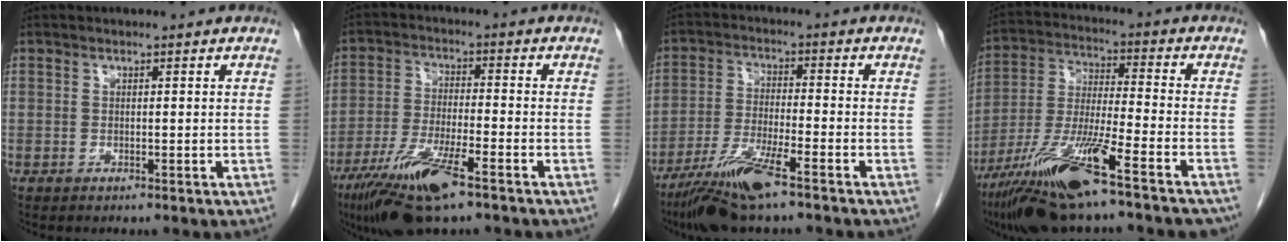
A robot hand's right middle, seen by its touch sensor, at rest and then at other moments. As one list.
[{"total": 11.7, "force": [-7.3, 1.6, 9.0], "torque": [-0.179, -0.025, -0.129]}, {"total": 9.6, "force": [-6.6, 0.4, 7.0], "torque": [-0.142, -0.025, -0.124]}, {"total": 18.2, "force": [-12.0, 1.4, 13.6], "torque": [-0.253, -0.036, -0.216]}]